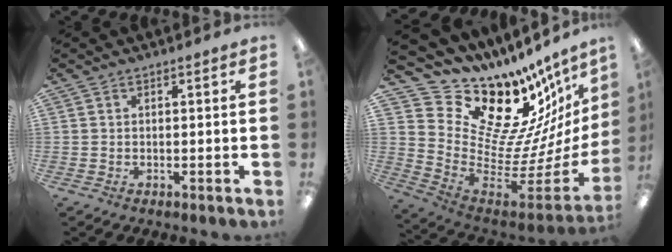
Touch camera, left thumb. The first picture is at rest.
{"total": 19.4, "force": [13.6, 11.2, 8.2], "torque": [-0.110, -0.143, 0.273]}